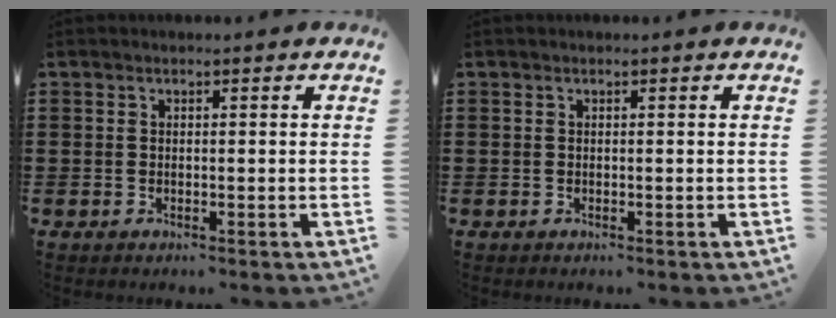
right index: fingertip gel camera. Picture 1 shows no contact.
{"total": 0.0}